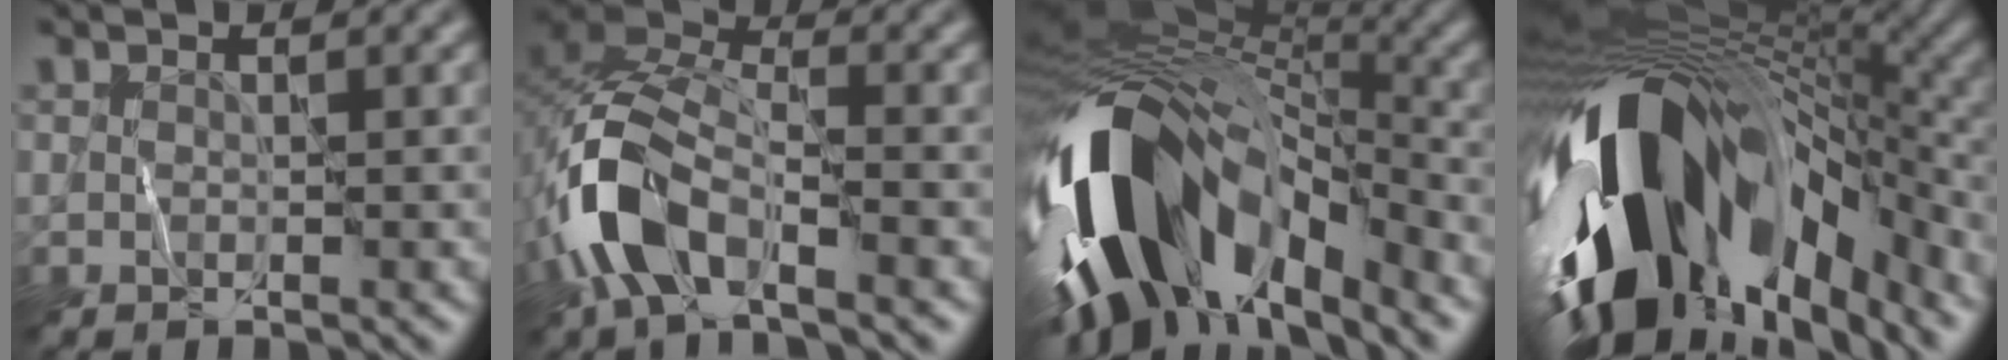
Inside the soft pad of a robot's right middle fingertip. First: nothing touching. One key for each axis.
{"total": 8.3, "fx": -3.9, "fy": 4.3, "fz": 6.0, "tx": -0.126, "ty": 0.005, "tz": -0.085}
{"total": 15.1, "fx": -6.2, "fy": 8.3, "fz": 11.0, "tx": -0.210, "ty": -0.011, "tz": -0.109}
{"total": 16.9, "fx": -5.8, "fy": 8.9, "fz": 13.1, "tx": -0.244, "ty": -0.024, "tz": -0.090}